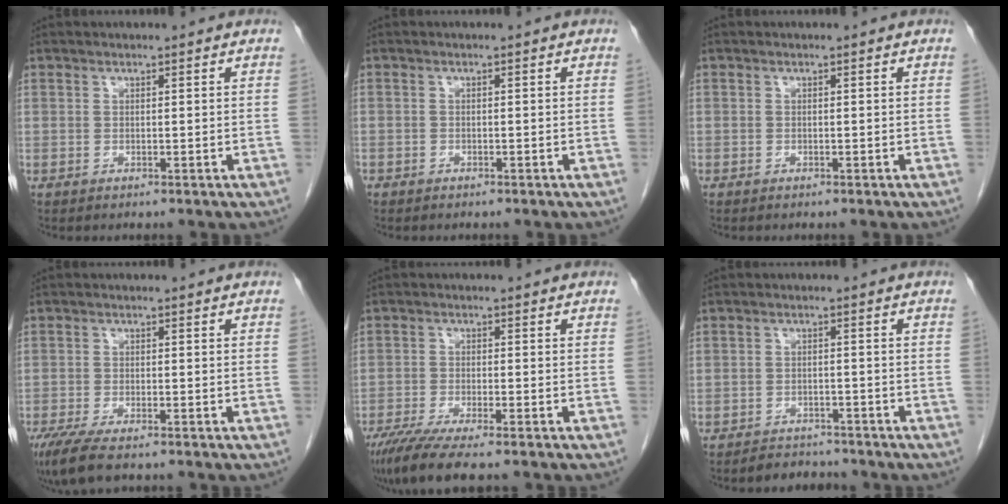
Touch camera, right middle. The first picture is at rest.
{"total": 0.8, "force": [-0.6, 0.5, 0.1], "torque": [-0.007, 0.001, -0.012]}
{"total": 0.0}
{"total": 6.8, "force": [-5.0, 1.5, 4.4], "torque": [-0.080, -0.018, -0.085]}
{"total": 8.1, "force": [-6.4, 0.3, 4.8], "torque": [-0.080, -0.023, -0.110]}
{"total": 3.4, "force": [-3.1, 1.3, -0.3], "torque": [0.006, 0.002, -0.048]}